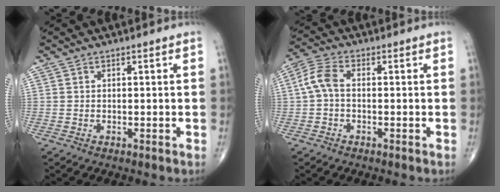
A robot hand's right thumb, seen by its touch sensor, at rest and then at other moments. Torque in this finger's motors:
{"motor_torque": [-0.42, 0.53, 0.35, -0.19, 0.15]}